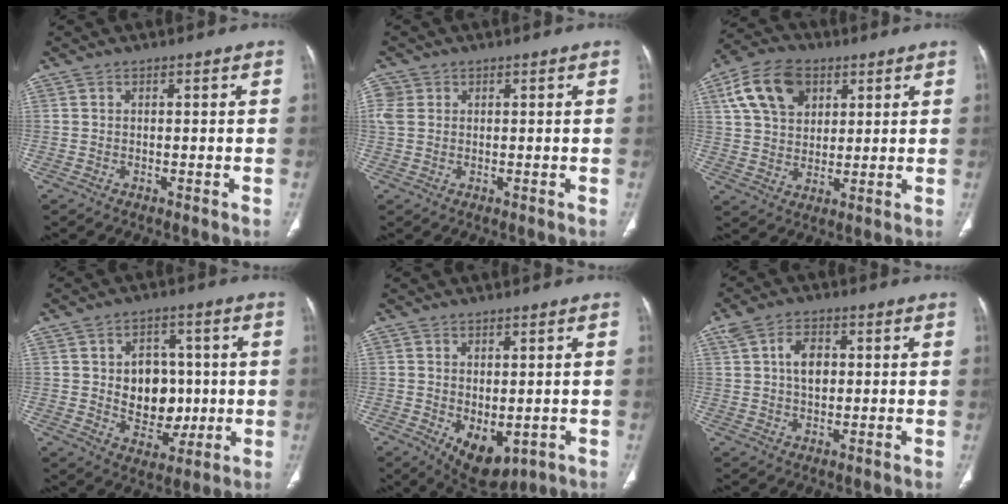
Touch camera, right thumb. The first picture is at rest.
{"total": 2.9, "force": [0.7, 2.4, 1.4], "torque": [-0.032, 0.008, 0.019]}
{"total": 12.5, "force": [5.2, 8.6, 7.4], "torque": [-0.117, -0.003, 0.093]}
{"total": 11.6, "force": [0.3, 8.9, 7.5], "torque": [-0.058, 0.004, 0.019]}
{"total": 8.1, "force": [-2.0, 4.8, 6.2], "torque": [-0.078, -0.008, -0.008]}
{"total": 5.8, "force": [1.0, 3.8, 4.2], "torque": [-0.067, 0.005, 0.017]}